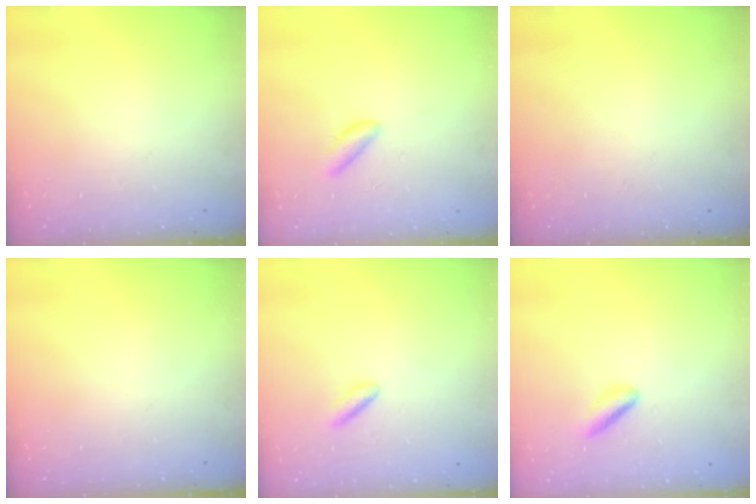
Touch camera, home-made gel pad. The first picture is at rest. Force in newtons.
{"total": 2.7, "press": 2.7, "slide": 0.3}
{"total": 0.0}
{"total": 0.0}
{"total": 2.5, "press": 2.3, "slide": 1.0}
{"total": 2.4, "press": 2.2, "slide": 1.0}